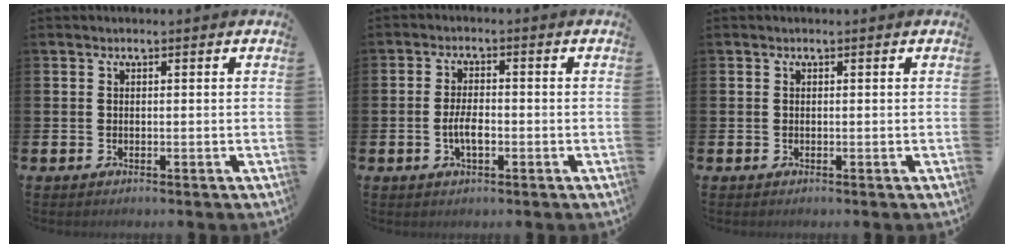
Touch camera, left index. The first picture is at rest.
{"total": 3.5, "force": [-0.8, 1.5, 3.1], "torque": [-0.046, 0.000, -0.017]}
{"total": 0.0}